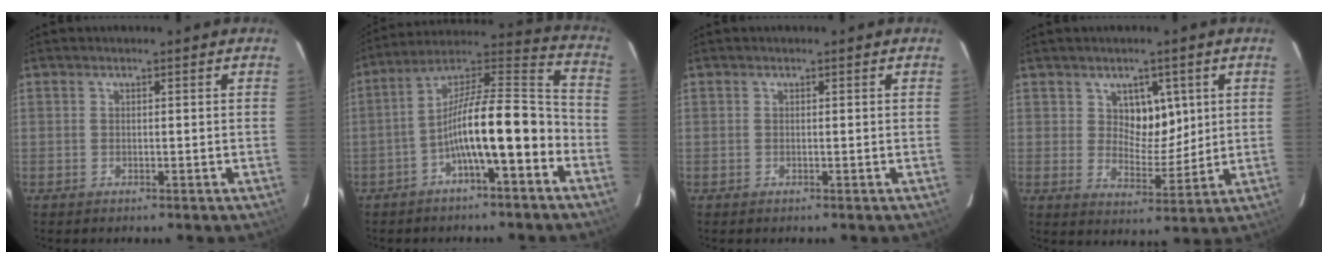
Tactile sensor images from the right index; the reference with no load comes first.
{"total": 14.4, "force": [-5.1, 2.2, 13.2], "torque": [-0.220, 0.035, -0.082]}
{"total": 0.0}
{"total": 6.3, "force": [2.5, 4.0, 4.3], "torque": [-0.059, 0.003, 0.046]}